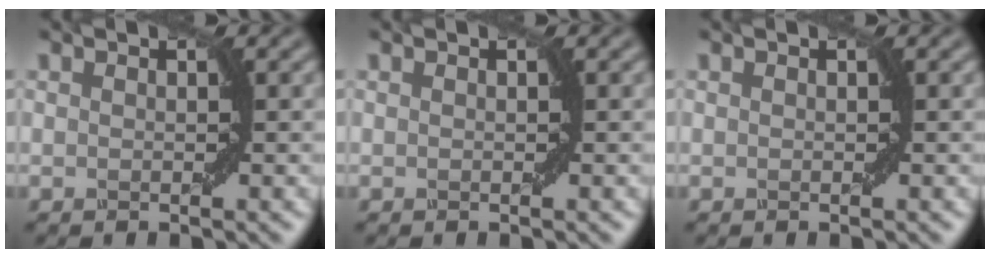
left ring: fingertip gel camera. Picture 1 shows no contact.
{"total": 0.0}
{"total": 0.0}